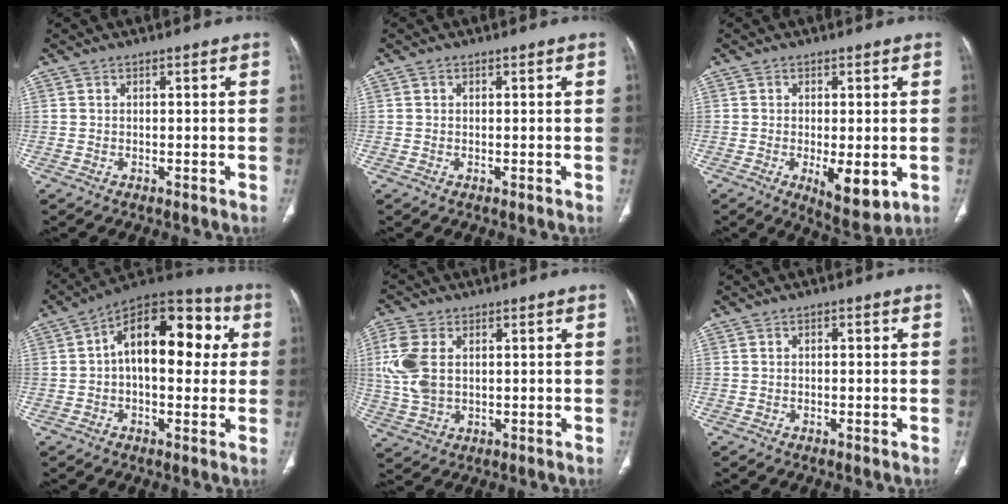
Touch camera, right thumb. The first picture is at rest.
{"total": 0.0}
{"total": 7.6, "force": [-1.8, 2.9, 6.8], "torque": [-0.099, -0.020, -0.020]}
{"total": 18.2, "force": [2.8, 10.0, 14.9], "torque": [-0.181, 0.038, 0.031]}
{"total": 9.2, "force": [1.6, 6.1, 6.8], "torque": [-0.164, 0.002, 0.039]}
{"total": 0.7, "force": [0.1, 0.4, 0.6], "torque": [-0.012, 0.002, 0.001]}